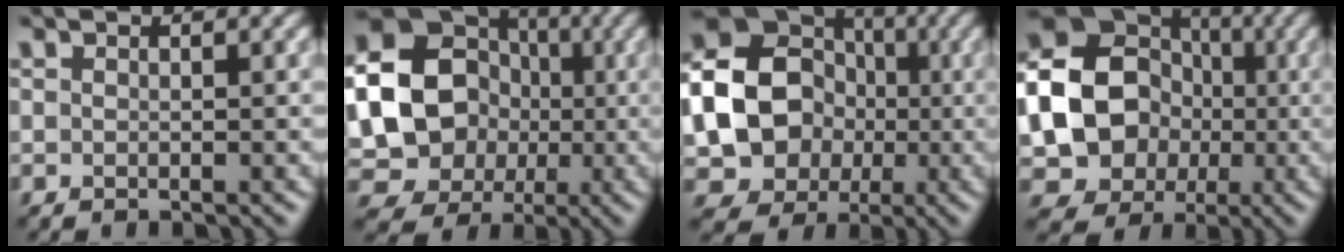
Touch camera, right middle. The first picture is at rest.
{"total": 20.3, "force": [0.1, 18.8, 7.6], "torque": [-0.198, 0.021, -0.043]}
{"total": 15.0, "force": [-0.7, 13.1, 7.1], "torque": [-0.153, 0.006, -0.036]}
{"total": 16.5, "force": [-0.8, 14.7, 7.5], "torque": [-0.167, 0.016, -0.045]}